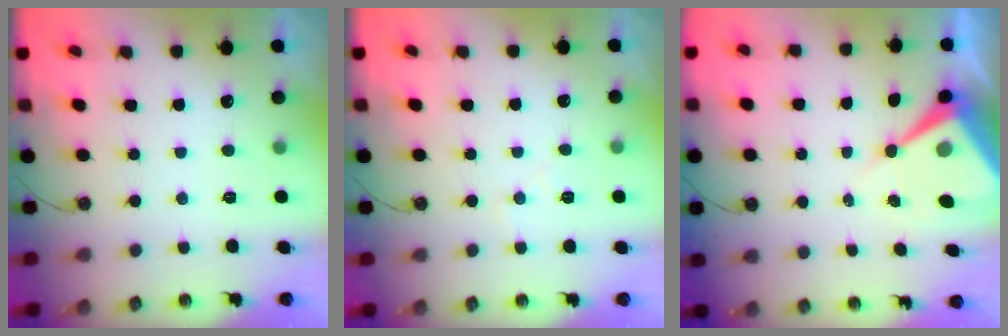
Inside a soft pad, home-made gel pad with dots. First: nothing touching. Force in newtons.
{"total": 5.5, "press": 5.5, "slide": 0.8}
{"total": 10.2, "press": 10.2, "slide": 0.8}